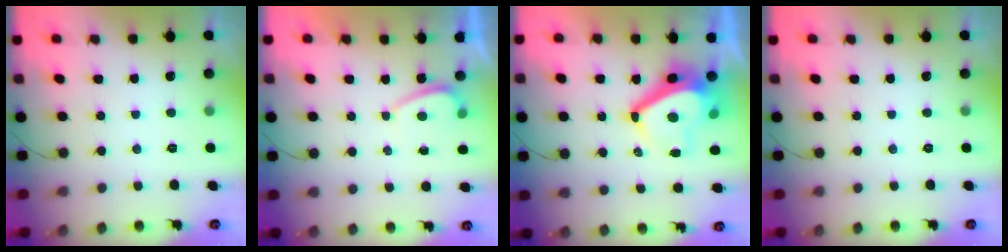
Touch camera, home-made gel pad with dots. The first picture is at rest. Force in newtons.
{"total": 1.1, "press": 0.9, "slide": 0.6}
{"total": 11.1, "press": 11.1, "slide": 0.9}
{"total": 0.0}